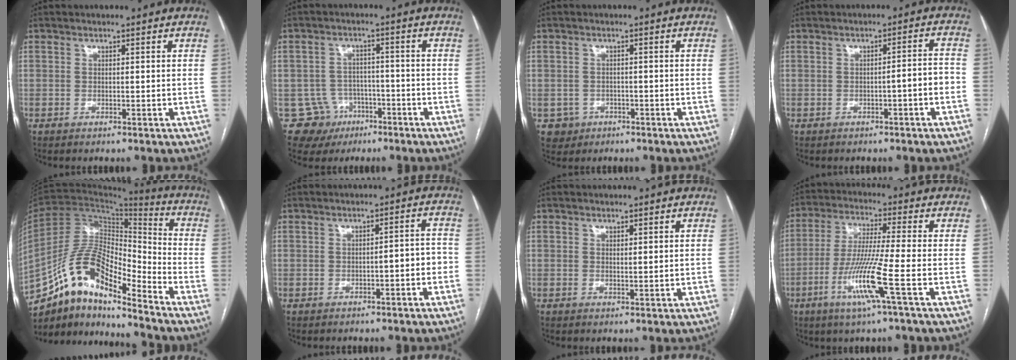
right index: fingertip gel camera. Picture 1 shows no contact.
{"total": 6.9, "force": [-3.2, 6.1, -0.1], "torque": [0.009, 0.013, -0.043]}
{"total": 3.1, "force": [-1.3, 2.9, 0.0], "torque": [0.008, 0.011, -0.016]}
{"total": 3.2, "force": [-1.3, 0.0, 2.9], "torque": [-0.032, 0.010, -0.020]}
{"total": 15.4, "force": [-11.3, 4.1, 9.6], "torque": [-0.177, 0.040, -0.203]}
{"total": 3.0, "force": [-1.1, 0.8, 2.6], "torque": [-0.032, 0.015, -0.013]}
{"total": 0.8, "force": [0.6, 0.2, 0.6], "torque": [-0.009, -0.005, 0.010]}
{"total": 10.8, "force": [-4.1, -1.3, 9.9], "torque": [-0.196, -0.021, -0.084]}